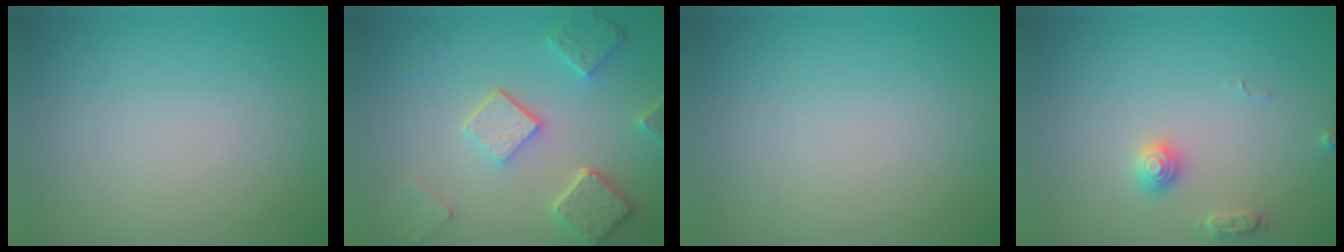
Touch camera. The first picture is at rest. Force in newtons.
{"total": 5.3, "press": 4.1, "slide": 3.4}
{"total": 0.0}
{"total": 2.0, "press": 2.0, "slide": 0.3}